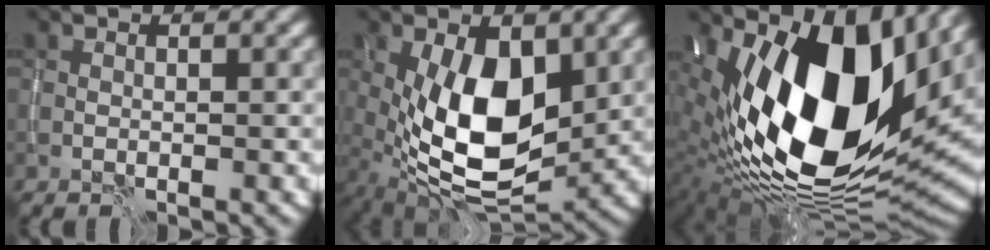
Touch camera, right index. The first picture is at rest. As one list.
[{"total": 9.8, "force": [0.4, 5.0, 8.5], "torque": [-0.153, -0.008, 0.008]}, {"total": 17.9, "force": [3.2, 8.5, 15.4], "torque": [-0.264, 0.000, 0.044]}]